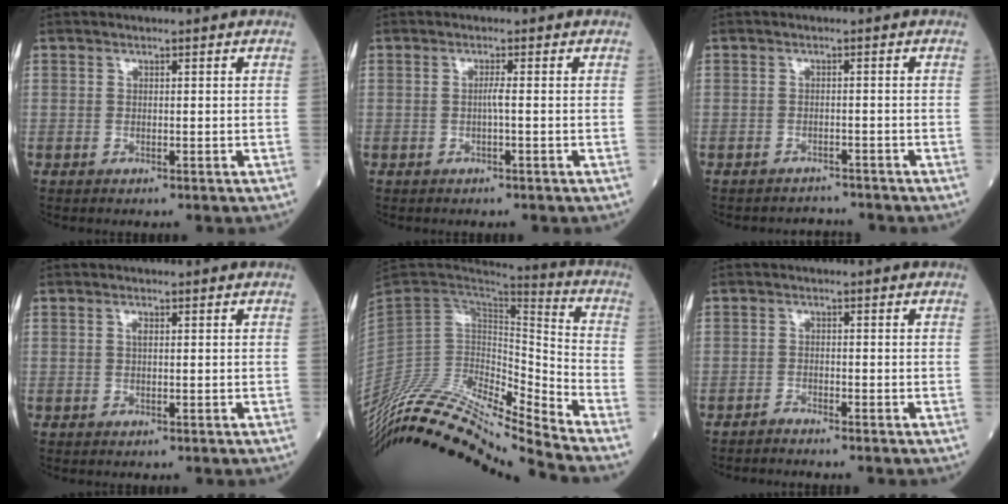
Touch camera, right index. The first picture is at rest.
{"total": 1.1, "force": [-0.2, -0.2, 1.0], "torque": [-0.019, 0.001, -0.006]}
{"total": 2.4, "force": [-2.2, 0.2, -0.9], "torque": [0.019, -0.006, -0.034]}
{"total": 0.8, "force": [0.2, 0.2, 0.7], "torque": [-0.017, 0.001, 0.003]}
{"total": 22.7, "force": [-21.4, 0.4, 7.4], "torque": [-0.139, 0.025, -0.366]}
{"total": 1.1, "force": [-1.0, -0.3, -0.1], "torque": [0.000, -0.004, -0.018]}